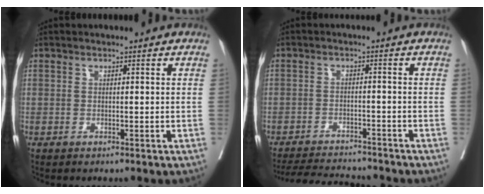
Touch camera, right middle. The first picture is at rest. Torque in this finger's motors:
{"motor_torque": [0.52, -0.71, 0.02, 0.01]}